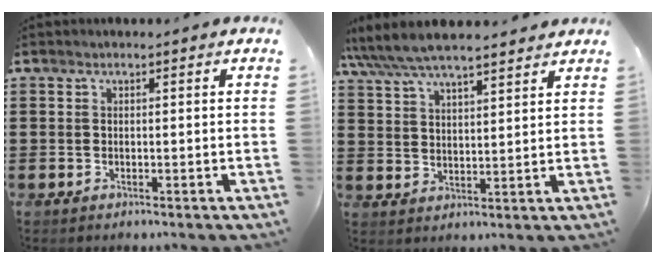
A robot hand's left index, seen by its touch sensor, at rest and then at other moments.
{"total": 6.4, "force": [5.8, 1.3, 2.2], "torque": [-0.065, -0.019, 0.104]}